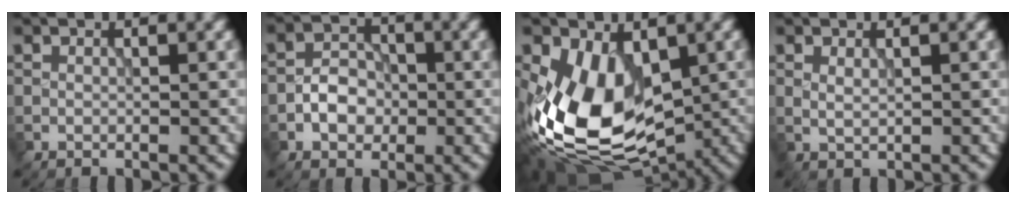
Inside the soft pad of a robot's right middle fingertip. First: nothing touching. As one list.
[{"total": 2.8, "force": [-0.9, 2.2, 1.6], "torque": [-0.023, 0.006, -0.018]}, {"total": 10.4, "force": [-1.1, 6.9, 7.7], "torque": [-0.159, -0.025, -0.014]}, {"total": 0.7, "force": [0.4, 0.2, 0.5], "torque": [-0.014, 0.001, 0.009]}]